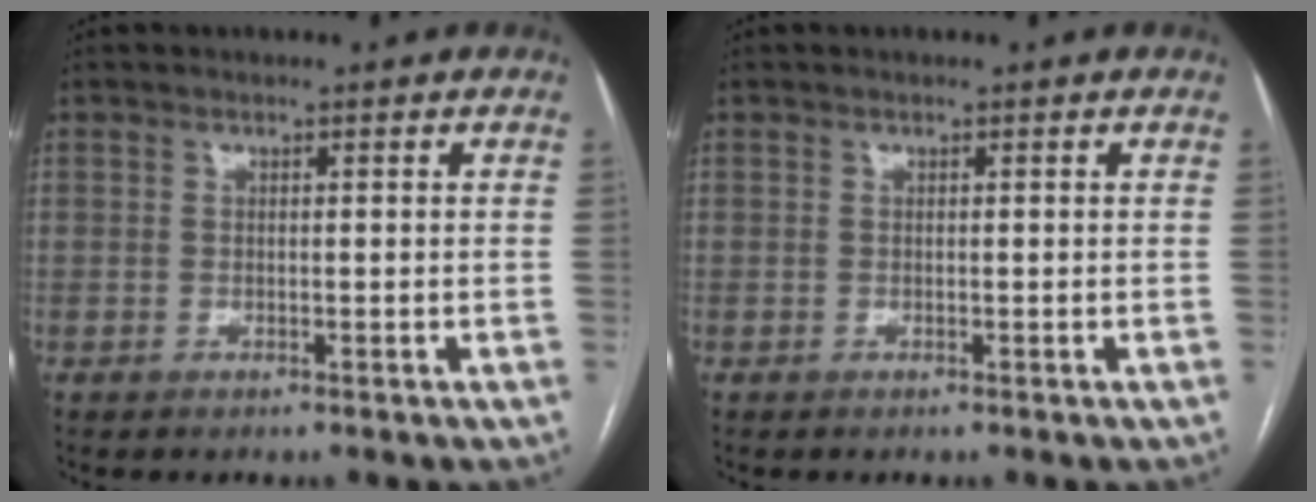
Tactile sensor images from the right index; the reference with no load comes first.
{"total": 0.0}